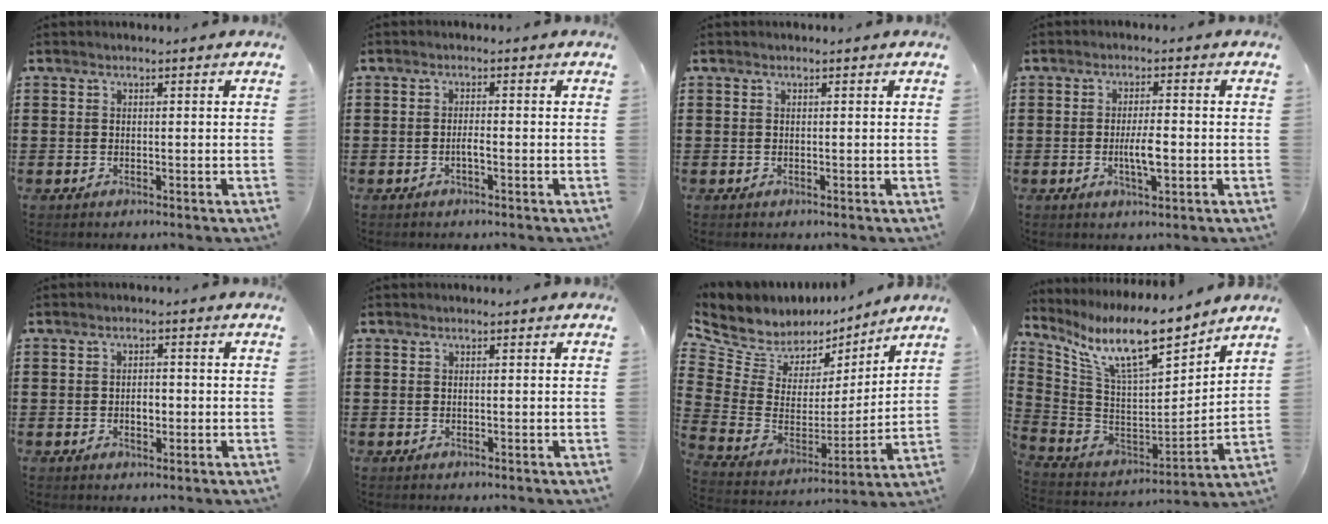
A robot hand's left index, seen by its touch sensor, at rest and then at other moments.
{"total": 1.3, "force": [-0.5, 0.2, 1.2], "torque": [-0.021, -0.001, -0.009]}
{"total": 0.0}
{"total": 4.2, "force": [-0.6, 1.1, 4.0], "torque": [-0.077, 0.001, -0.015]}
{"total": 2.1, "force": [-0.3, 1.2, 1.7], "torque": [-0.034, 0.004, -0.008]}
{"total": 0.0}
{"total": 6.9, "force": [5.2, 4.3, 0.8], "torque": [-0.060, -0.044, 0.096]}
{"total": 12.8, "force": [9.7, 2.3, 8.0], "torque": [-0.181, -0.057, 0.167]}